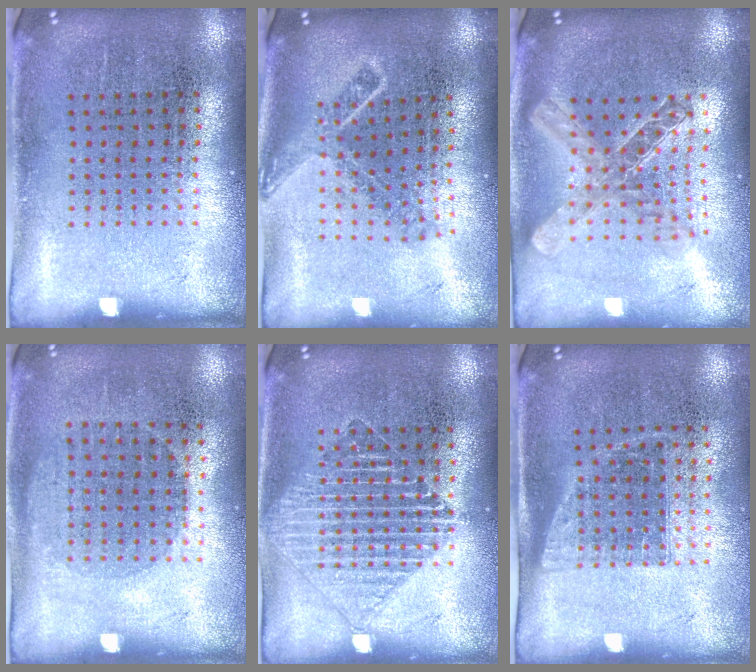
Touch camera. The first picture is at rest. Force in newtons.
{"total": 1.8, "press": 1.3, "slide": 1.3}
{"total": 2.0, "press": 1.7, "slide": 1.1}
{"total": 1.0, "press": 0.9, "slide": 0.4}
{"total": 1.3, "press": 1.3, "slide": 0.2}
{"total": 1.1, "press": 0.9, "slide": 0.6}